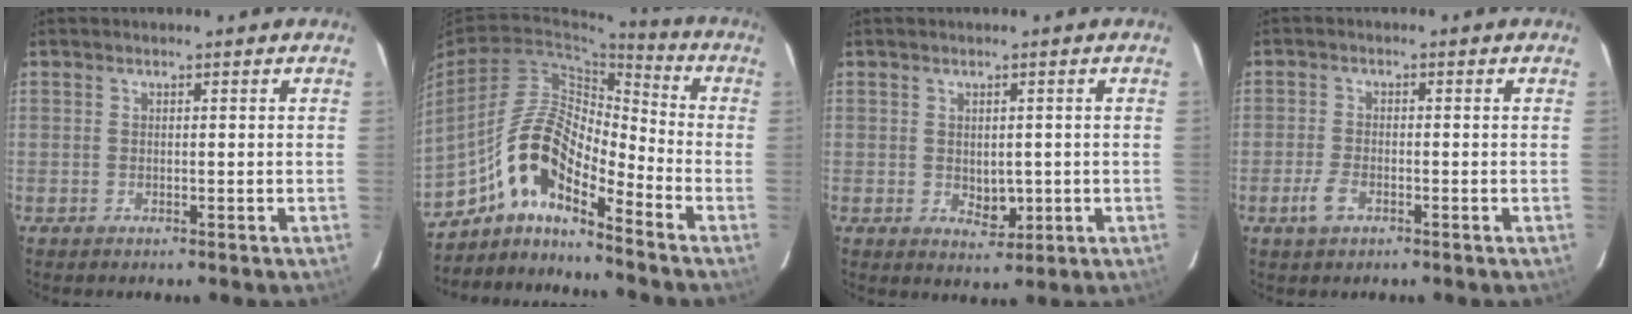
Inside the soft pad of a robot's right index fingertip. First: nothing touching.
{"total": 13.2, "force": [-8.7, 3.4, 9.3], "torque": [-0.175, 0.030, -0.154]}
{"total": 3.4, "force": [-0.3, 2.2, 2.6], "torque": [-0.035, -0.006, 0.007]}
{"total": 2.9, "force": [-1.6, 1.5, 2.0], "torque": [-0.048, 0.000, -0.028]}